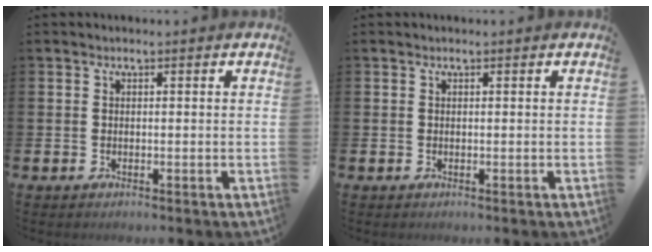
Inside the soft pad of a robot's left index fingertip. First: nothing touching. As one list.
[{"total": 0.0}]